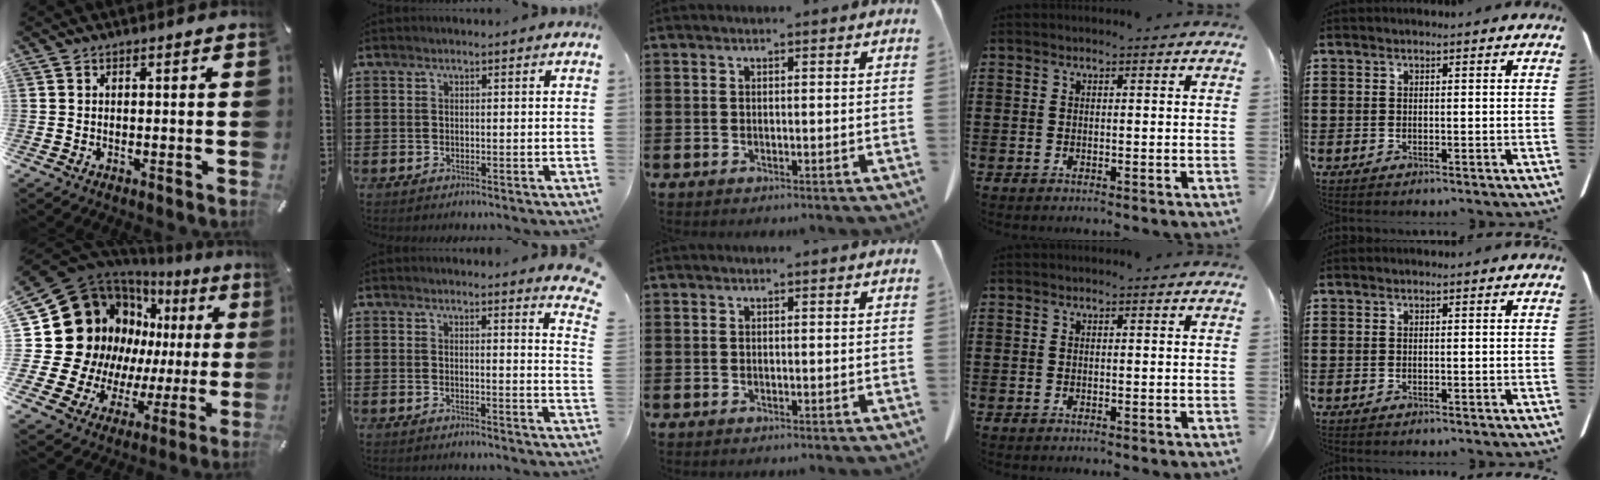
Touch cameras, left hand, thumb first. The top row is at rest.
{"thumb": {"total": 27.4, "force": [6.2, 21.0, 16.4], "torque": [-0.292, -0.082, 0.167]}, "index": {"total": 2.8, "force": [2.6, -0.5, 0.9], "torque": [-0.020, -0.013, 0.047]}}